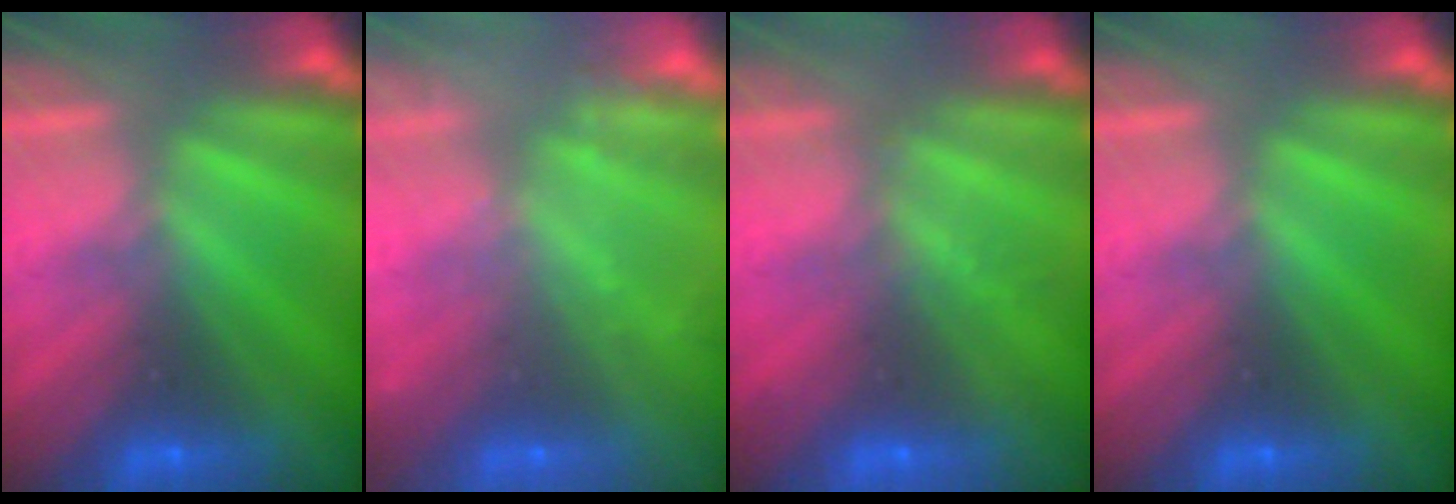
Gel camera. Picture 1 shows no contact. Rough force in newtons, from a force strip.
{"total": 2.4}
{"total": 2.0}
{"total": 0.0}